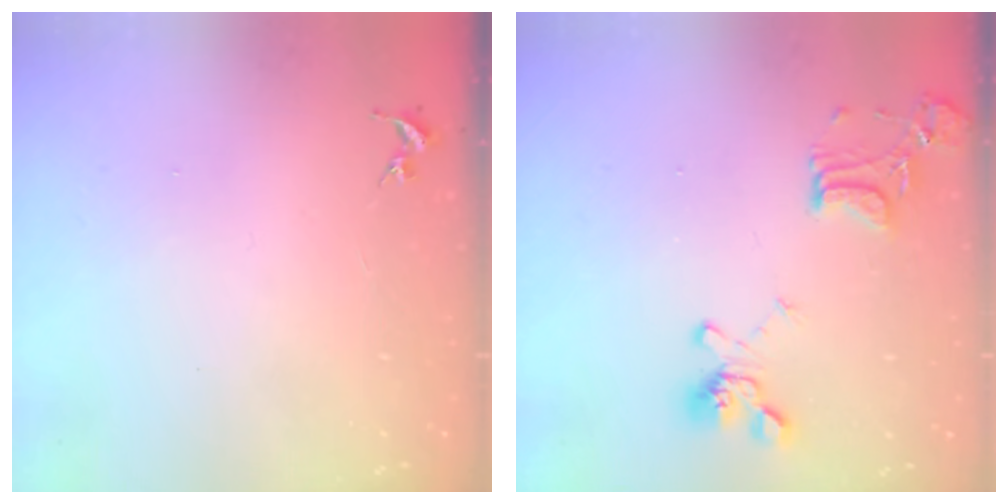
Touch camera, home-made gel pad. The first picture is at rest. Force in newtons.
{"total": 15.8, "press": 15.7, "slide": 1.4}